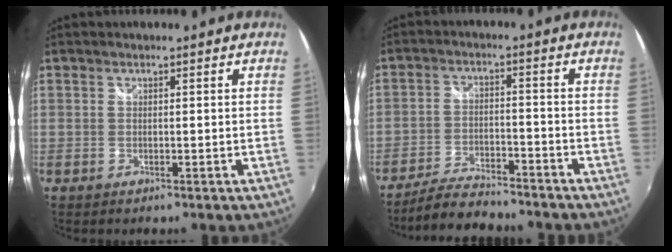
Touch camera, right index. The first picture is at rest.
{"total": 10.3, "force": [-9.3, 2.2, 3.9], "torque": [-0.104, -0.009, -0.153]}